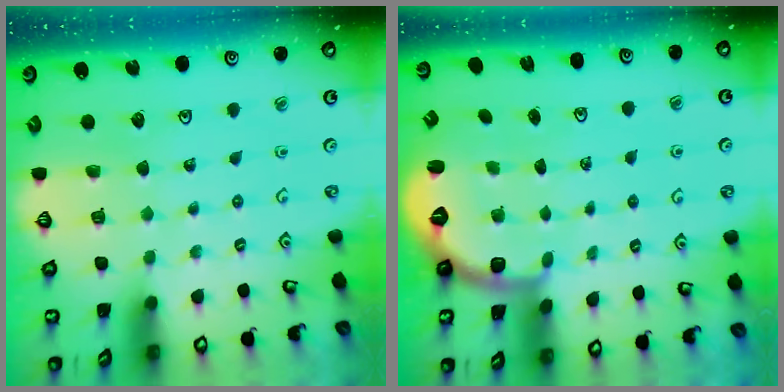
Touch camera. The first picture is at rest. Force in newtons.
{"total": 2.7, "press": 1.7, "slide": 2.1}